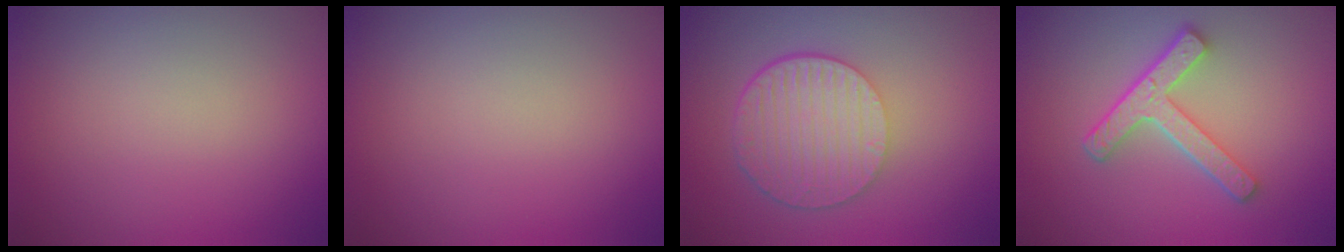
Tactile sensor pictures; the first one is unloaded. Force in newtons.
{"total": 0.0}
{"total": 6.4, "press": 4.5, "slide": 4.5}
{"total": 4.3, "press": 3.3, "slide": 2.7}